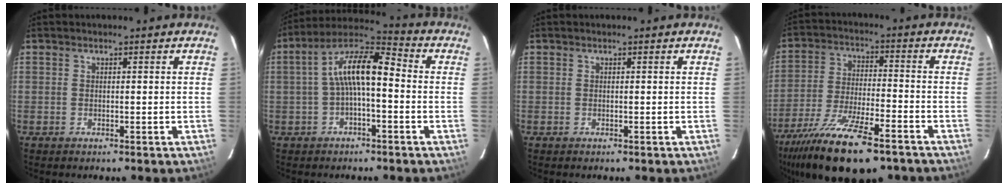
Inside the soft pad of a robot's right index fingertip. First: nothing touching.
{"total": 10.2, "force": [-1.0, 3.5, 9.5], "torque": [-0.186, 0.026, -0.023]}
{"total": 0.0}
{"total": 20.8, "force": [-15.1, 5.9, 13.0], "torque": [-0.261, -0.050, -0.255]}